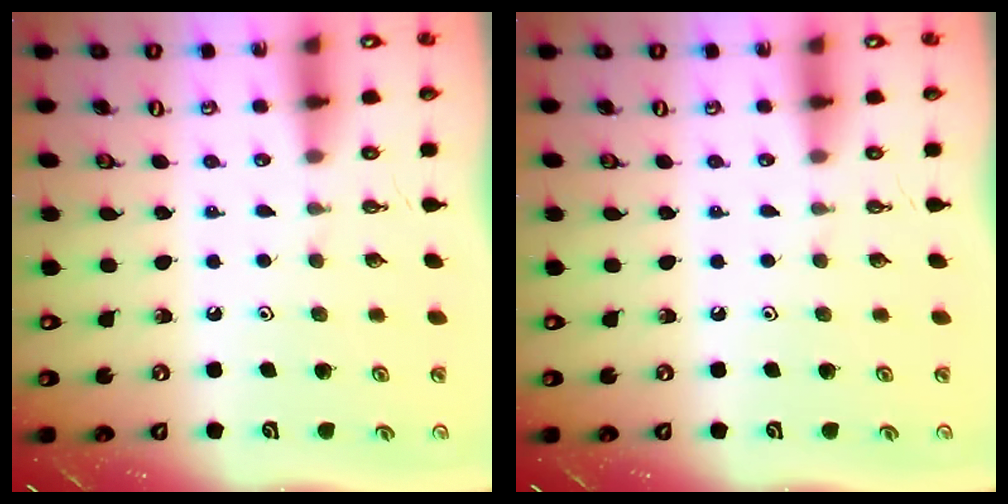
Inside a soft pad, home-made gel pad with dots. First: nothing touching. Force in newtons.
{"total": 0.0}